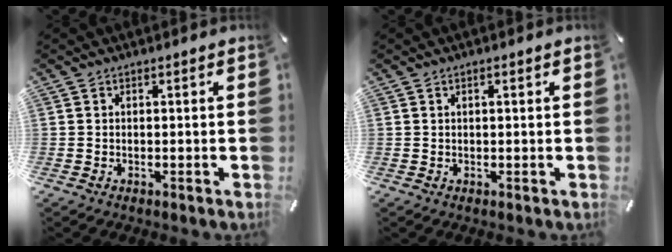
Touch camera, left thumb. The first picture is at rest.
{"total": 0.9, "force": [0.3, 0.2, 0.8], "torque": [-0.016, 0.001, 0.005]}